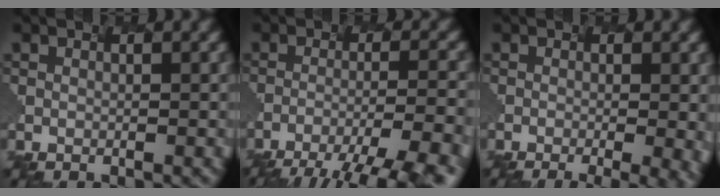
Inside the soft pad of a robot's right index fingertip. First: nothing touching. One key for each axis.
{"total": 11.0, "fx": -8.9, "fy": 2.0, "fz": 6.2, "tx": -0.089, "ty": -0.013, "tz": -0.110}
{"total": 7.0, "fx": -1.7, "fy": 2.6, "fz": 6.2, "tx": -0.020, "ty": -0.002, "tz": -0.008}